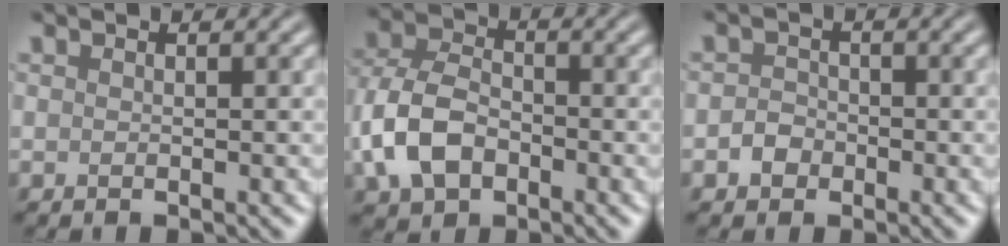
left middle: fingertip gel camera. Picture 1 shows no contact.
{"total": 6.4, "force": [-2.1, 4.5, 4.1], "torque": [-0.096, 0.003, -0.051]}
{"total": 1.6, "force": [-0.7, 1.4, 0.6], "torque": [-0.006, 0.002, -0.016]}